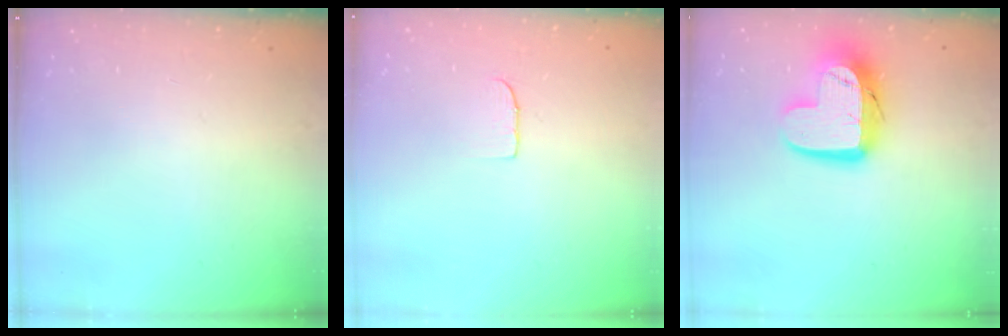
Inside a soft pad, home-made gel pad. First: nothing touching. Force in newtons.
{"total": 4.3, "press": 4.3, "slide": 0.3}
{"total": 15.1, "press": 15.0, "slide": 1.2}